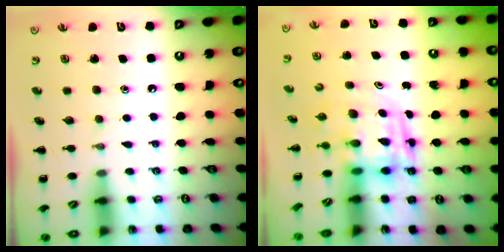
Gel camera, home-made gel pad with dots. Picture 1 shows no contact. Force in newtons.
{"total": 3.9, "press": 3.9, "slide": 0.7}